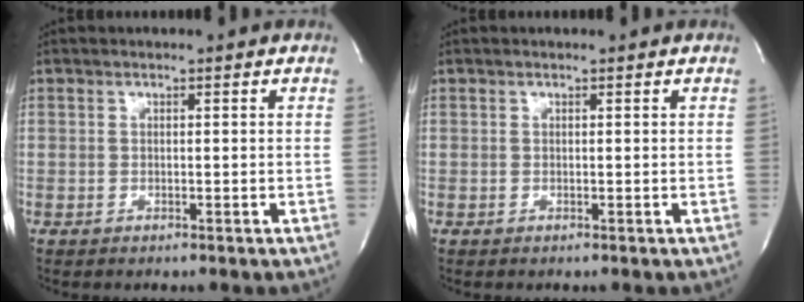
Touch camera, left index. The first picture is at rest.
{"total": 0.0}